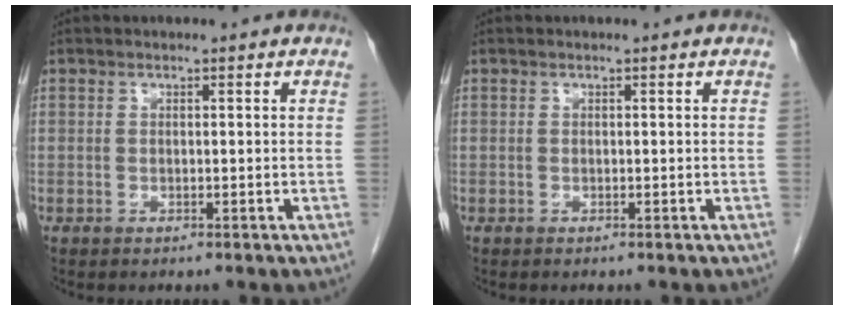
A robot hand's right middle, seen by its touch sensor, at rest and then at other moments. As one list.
[{"total": 0.0}]